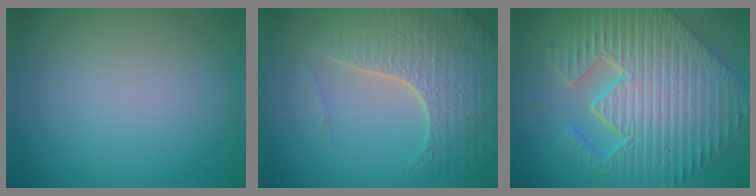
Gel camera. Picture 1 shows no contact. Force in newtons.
{"total": 5.8, "press": 4.7, "slide": 3.3}
{"total": 9.5, "press": 7.4, "slide": 6.0}